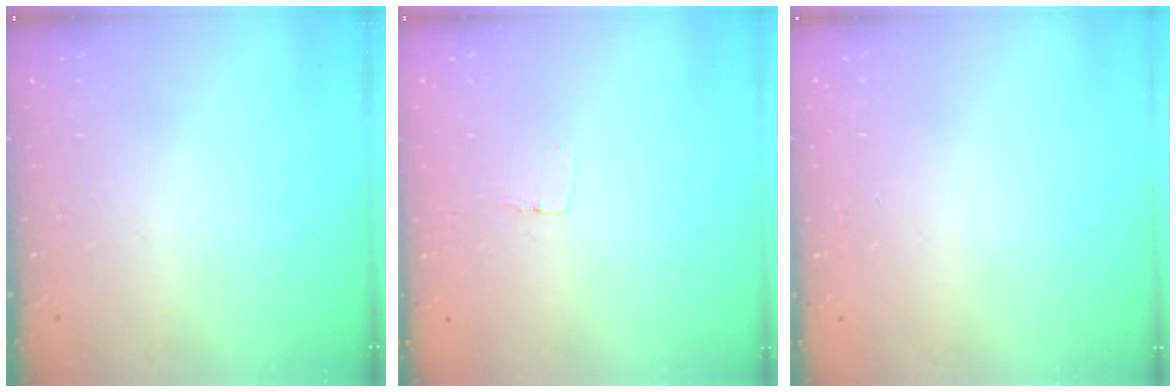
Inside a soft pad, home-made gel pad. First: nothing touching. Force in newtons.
{"total": 2.3, "press": 2.3, "slide": 0.1}
{"total": 0.0}